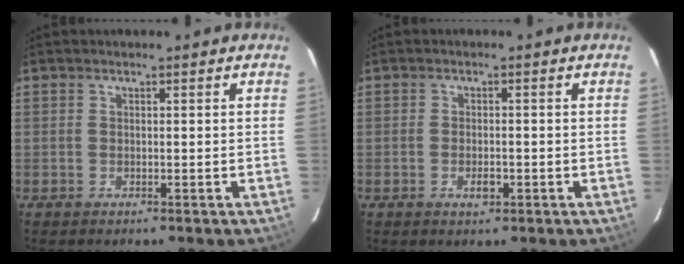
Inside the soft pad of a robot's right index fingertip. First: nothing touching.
{"total": 2.5, "force": [-1.0, 1.3, 1.9], "torque": [-0.034, 0.000, -0.018]}